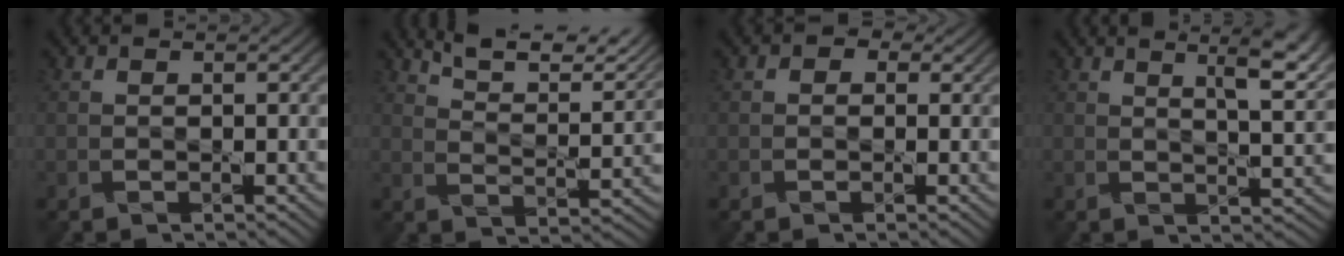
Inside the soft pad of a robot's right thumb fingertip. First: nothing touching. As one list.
[{"total": 9.1, "force": [7.8, 1.5, 4.4], "torque": [-0.087, 0.000, 0.129]}, {"total": 1.1, "force": [0.2, 1.0, 0.3], "torque": [0.001, 0.003, -0.008]}, {"total": 5.5, "force": [3.5, 0.9, 4.2], "torque": [-0.067, 0.007, 0.054]}]